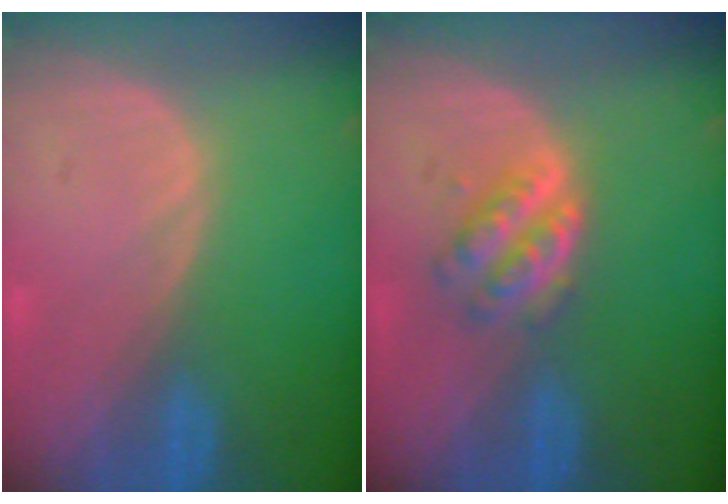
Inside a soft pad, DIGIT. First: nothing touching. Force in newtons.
{"total": 4.8, "press": 4.4, "slide": 1.9}